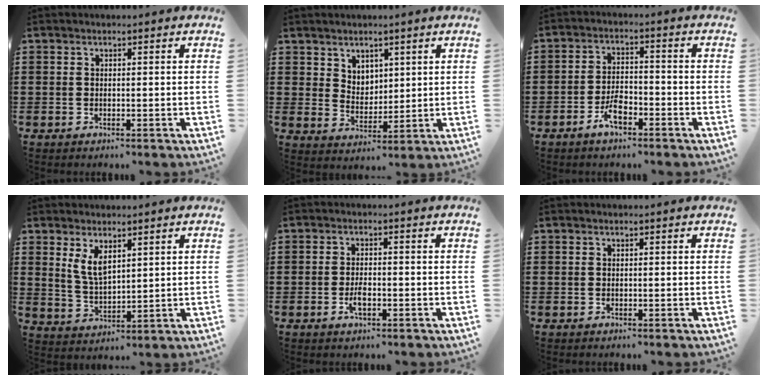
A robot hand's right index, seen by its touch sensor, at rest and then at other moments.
{"total": 4.3, "force": [3.2, 3.0, 0.3], "torque": [-0.022, 0.003, 0.060]}
{"total": 4.6, "force": [-2.8, 2.0, 3.1], "torque": [-0.065, 0.005, -0.055]}
{"total": 4.6, "force": [2.3, 2.1, 3.4], "torque": [-0.073, 0.003, 0.042]}
{"total": 2.8, "force": [-1.1, 1.1, 2.4], "torque": [-0.043, 0.002, -0.019]}
{"total": 0.0}